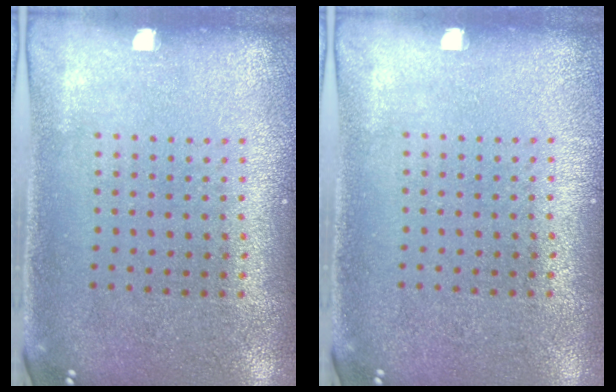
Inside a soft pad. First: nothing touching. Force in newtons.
{"total": 0.0}